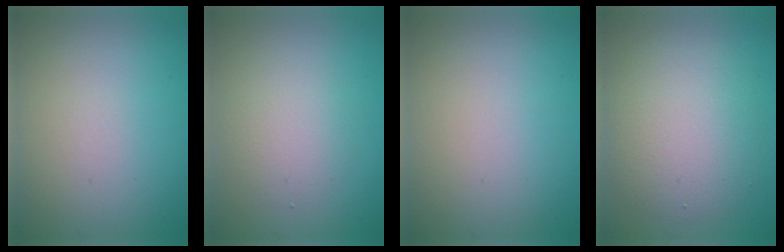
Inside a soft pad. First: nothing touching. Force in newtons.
{"total": 2.4, "press": 2.4, "slide": 0.1}
{"total": 0.0}
{"total": 5.5, "press": 5.5, "slide": 0.5}